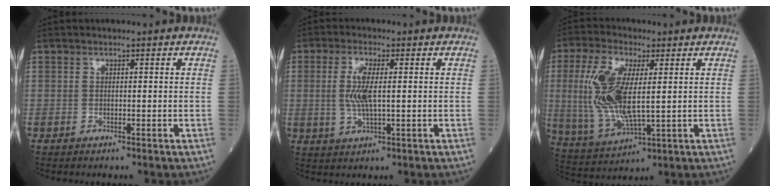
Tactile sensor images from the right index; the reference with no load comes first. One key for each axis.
{"total": 5.1, "fx": 0.4, "fy": 1.2, "fz": 4.9, "tx": -0.112, "ty": -0.003, "tz": 0.007}
{"total": 12.3, "fx": 1.4, "fy": 3.9, "fz": 11.6, "tx": -0.272, "ty": -0.001, "tz": 0.034}